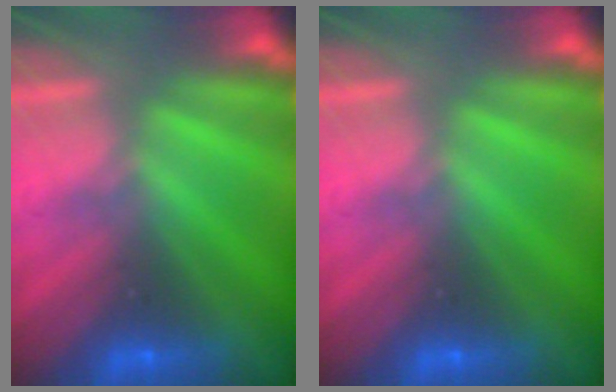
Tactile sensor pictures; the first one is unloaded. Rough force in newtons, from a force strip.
{"total": 0.0}